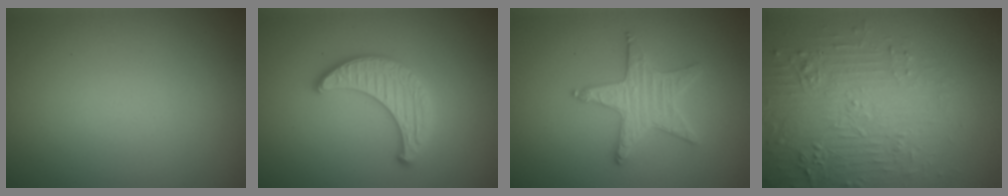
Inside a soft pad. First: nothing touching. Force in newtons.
{"total": 3.1, "press": 3.1, "slide": 0.3}
{"total": 3.1, "press": 3.1, "slide": 0.2}
{"total": 5.1, "press": 4.4, "slide": 2.7}